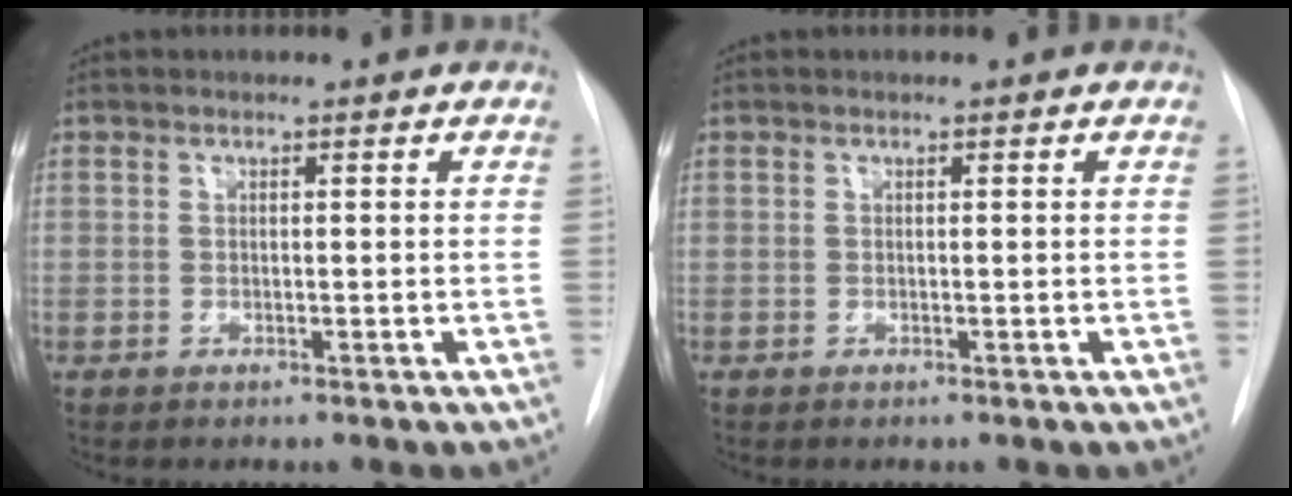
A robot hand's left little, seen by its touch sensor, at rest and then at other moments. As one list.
[{"total": 0.0}]